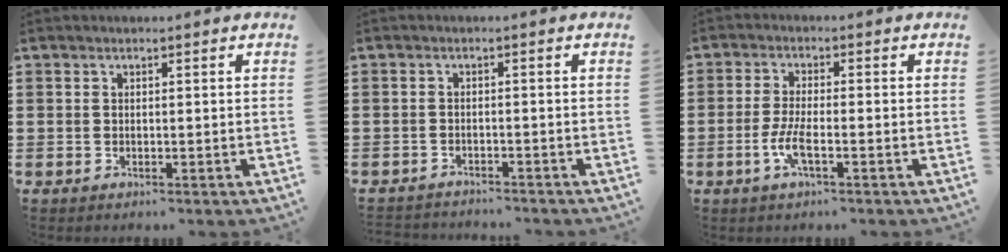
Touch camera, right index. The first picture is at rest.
{"total": 1.7, "force": [-1.7, 0.2, -0.1], "torque": [-0.004, 0.001, -0.038]}
{"total": 4.3, "force": [-1.8, 0.9, 3.8], "torque": [-0.084, -0.005, -0.038]}